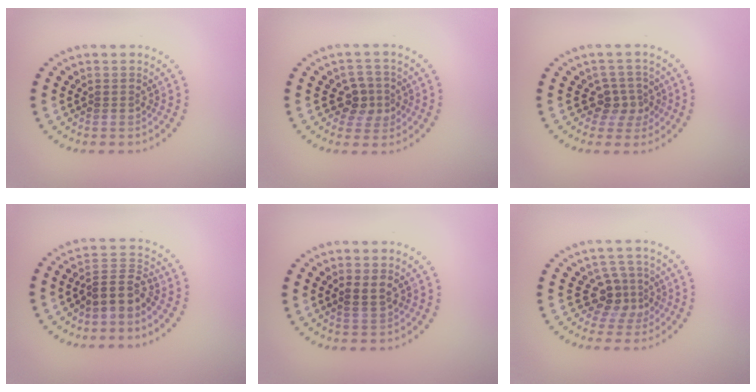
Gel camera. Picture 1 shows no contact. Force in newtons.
{"total": 2.6, "press": 2.4, "slide": 1.0}
{"total": 2.6, "press": 2.0, "slide": 1.6}
{"total": 3.0, "press": 2.4, "slide": 1.9}
{"total": 1.9, "press": 1.7, "slide": 0.7}
{"total": 3.2, "press": 2.7, "slide": 1.7}